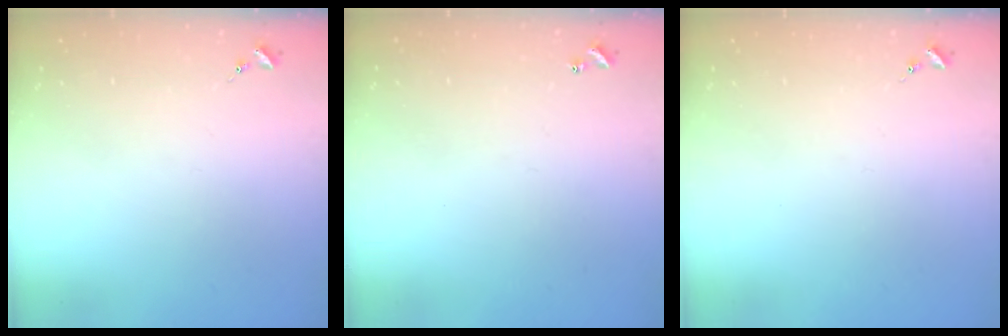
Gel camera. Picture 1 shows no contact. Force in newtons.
{"total": 1.0, "press": 1.0, "slide": 0.2}
{"total": 0.0}